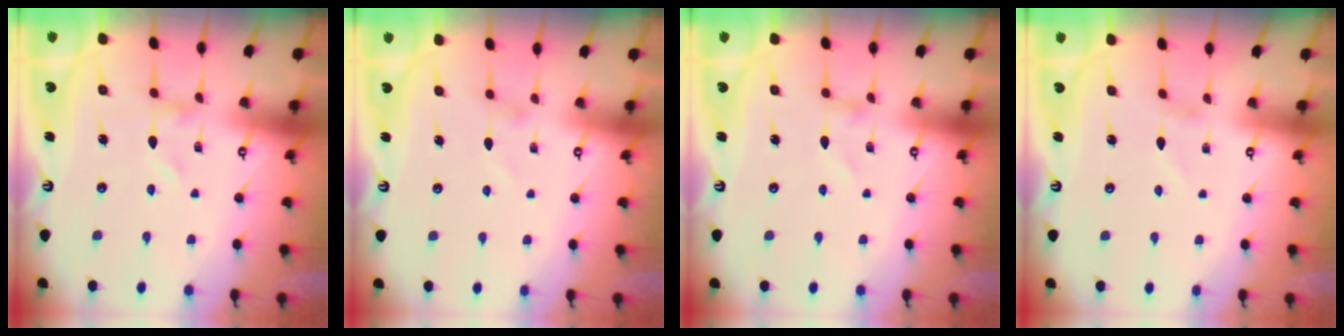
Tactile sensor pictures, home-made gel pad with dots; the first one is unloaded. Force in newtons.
{"total": 1.0, "press": 0.9, "slide": 0.3}
{"total": 0.0}
{"total": 1.1, "press": 1.1, "slide": 0.1}